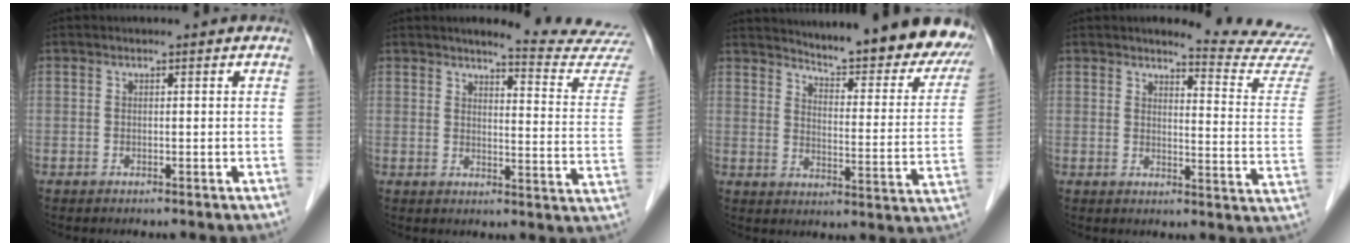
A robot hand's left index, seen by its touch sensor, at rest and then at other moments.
{"total": 14.2, "force": [13.9, -1.0, 2.8], "torque": [-0.028, -0.109, 0.142]}
{"total": 22.5, "force": [20.6, 3.1, 8.6], "torque": [-0.112, -0.083, 0.245]}
{"total": 12.9, "force": [12.7, -1.4, 1.5], "torque": [-0.013, -0.118, 0.128]}